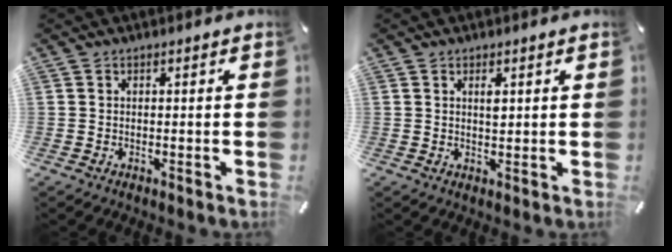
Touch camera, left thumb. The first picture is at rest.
{"total": 1.9, "force": [0.8, 0.8, 1.5], "torque": [-0.024, -0.002, 0.012]}